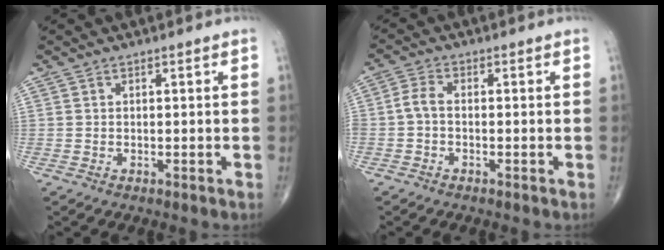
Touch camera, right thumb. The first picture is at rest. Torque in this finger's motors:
{"motor_torque": [1.58, 1.59, 1.55, -0.61, 0.72]}